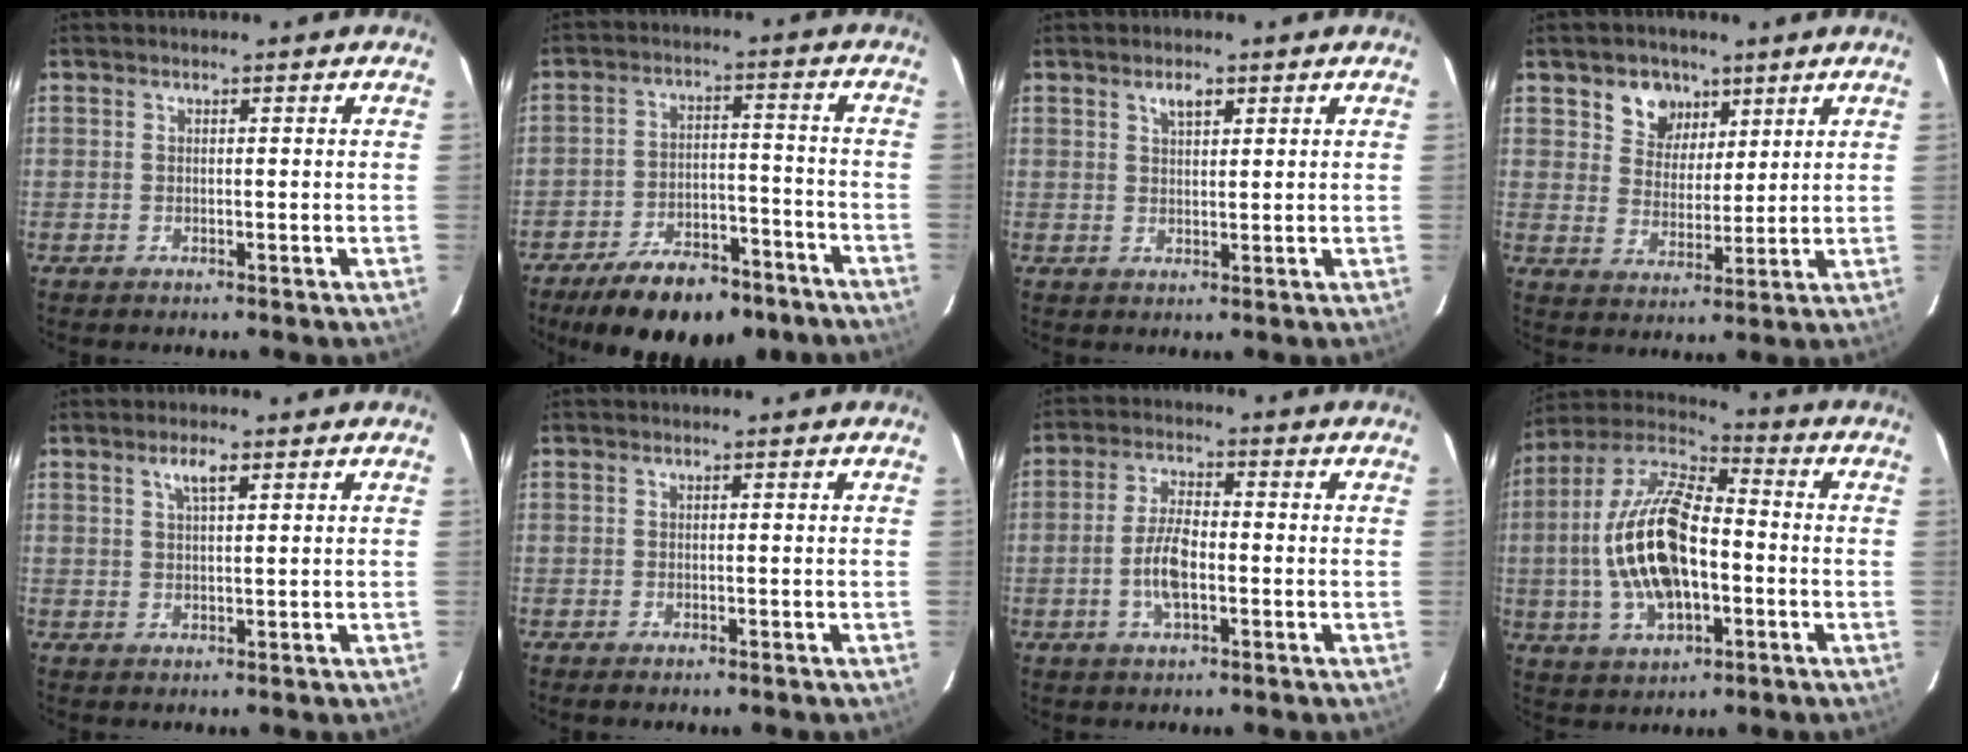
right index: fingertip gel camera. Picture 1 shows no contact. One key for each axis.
{"total": 17.7, "fx": -13.5, "fy": 7.2, "fz": 8.9, "tx": -0.169, "ty": 0.002, "tz": -0.184}
{"total": 2.6, "fx": 1.6, "fy": 1.2, "fz": 1.8, "tx": -0.028, "ty": 0.005, "tz": 0.028}
{"total": 7.0, "fx": 4.0, "fy": 5.5, "fz": 1.7, "tx": -0.031, "ty": 0.012, "tz": 0.075}
{"total": 2.8, "fx": 1.6, "fy": 0.6, "fz": 2.3, "tx": -0.040, "ty": 0.005, "tz": 0.028}
{"total": 0.6, "fx": -0.4, "fy": 0.2, "fz": 0.3, "tx": -0.007, "ty": -0.002, "tz": -0.007}
{"total": 6.7, "fx": -1.7, "fy": 2.7, "fz": 6.0, "tx": -0.122, "ty": 0.005, "tz": -0.032}
{"total": 18.5, "fx": -2.3, "fy": 8.8, "fz": 16.1, "tx": -0.330, "ty": 0.008, "tz": -0.041}